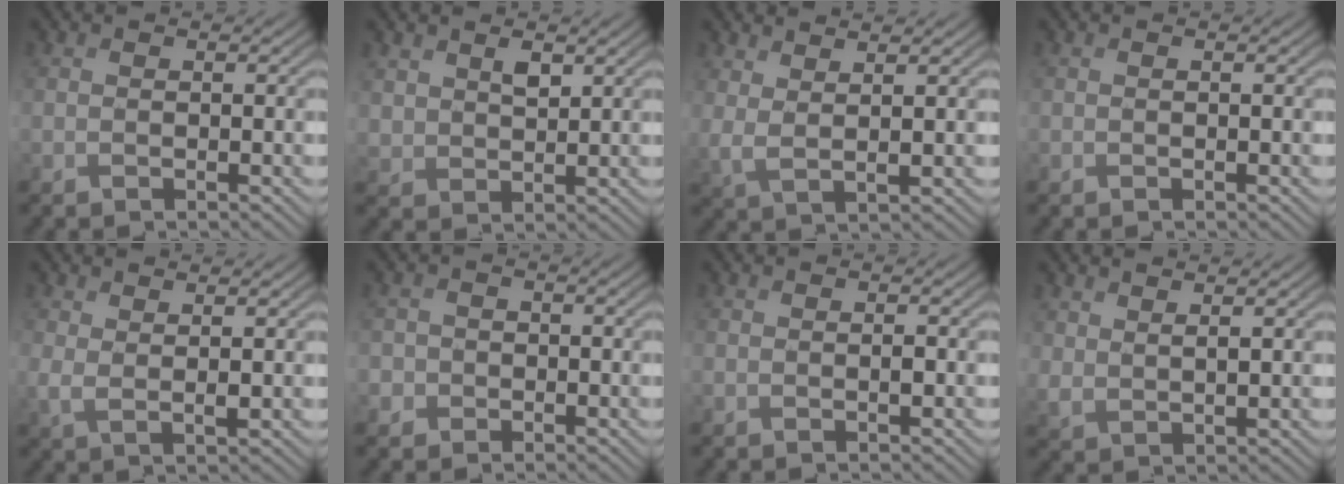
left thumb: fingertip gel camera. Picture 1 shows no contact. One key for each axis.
{"total": 3.6, "fx": 2.1, "fy": 2.3, "fz": 1.9, "tx": -0.048, "ty": -0.009, "tz": 0.047}
{"total": 3.5, "fx": 2.4, "fy": 0.8, "fz": 2.5, "tx": -0.057, "ty": -0.003, "tz": 0.048}
{"total": 0.0}
{"total": 2.9, "fx": 1.3, "fy": 1.1, "fz": 2.4, "tx": -0.061, "ty": -0.003, "tz": 0.025}
{"total": 2.5, "fx": -0.8, "fy": 2.4, "fz": 0.3, "tx": -0.006, "ty": -0.002, "tz": -0.023}
{"total": 0.7, "fx": -0.1, "fy": 0.2, "fz": 0.7, "tx": -0.013, "ty": -0.002, "tz": -0.001}
{"total": 2.6, "fx": 1.8, "fy": 1.1, "fz": 1.4, "tx": -0.041, "ty": -0.004, "tz": 0.042}